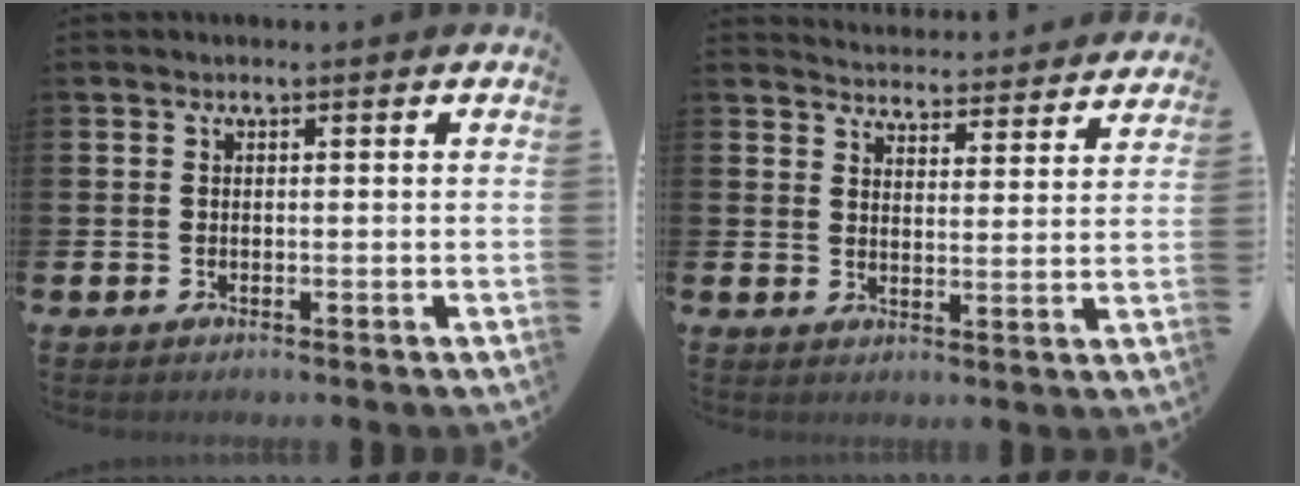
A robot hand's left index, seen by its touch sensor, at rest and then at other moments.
{"total": 4.6, "force": [4.6, 0.4, -0.3], "torque": [-0.010, -0.040, 0.079]}